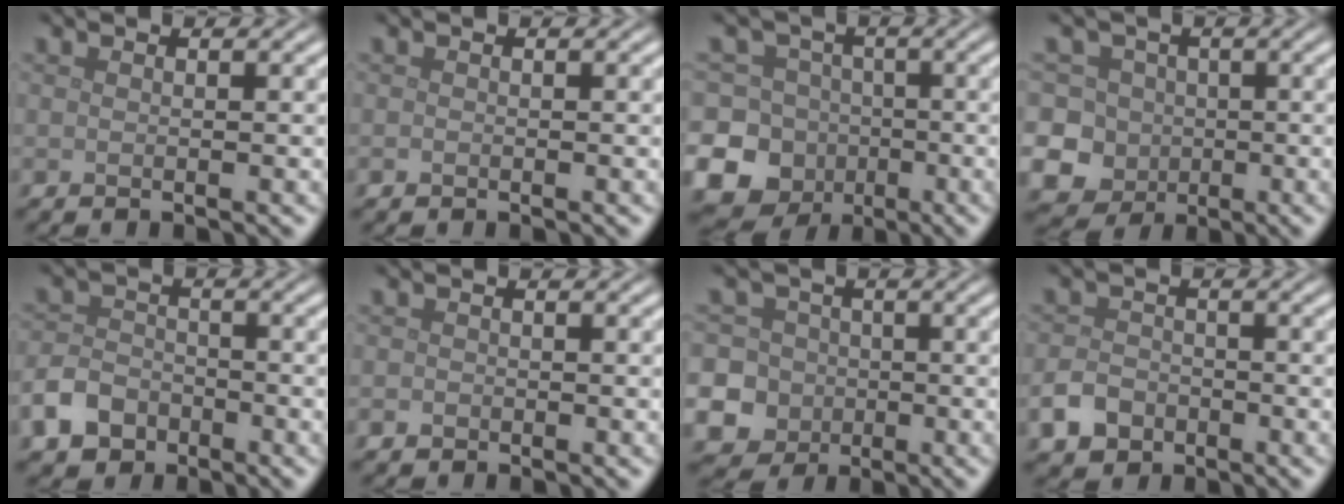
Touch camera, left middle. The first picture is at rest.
{"total": 0.0}
{"total": 17.7, "force": [-6.2, 16.1, 3.9], "torque": [-0.111, -0.021, -0.126]}
{"total": 10.3, "force": [-1.5, 9.6, 3.4], "torque": [-0.073, 0.019, -0.062]}
{"total": 4.1, "force": [-2.4, 2.9, 1.6], "torque": [-0.034, -0.001, -0.052]}
{"total": 0.7, "force": [-0.4, 0.6, 0.1], "torque": [0.001, -0.005, -0.008]}
{"total": 13.2, "force": [-3.8, 12.2, 3.1], "torque": [-0.102, -0.014, -0.089]}
{"total": 3.2, "force": [-1.7, 2.4, 1.3], "torque": [-0.025, -0.003, -0.036]}